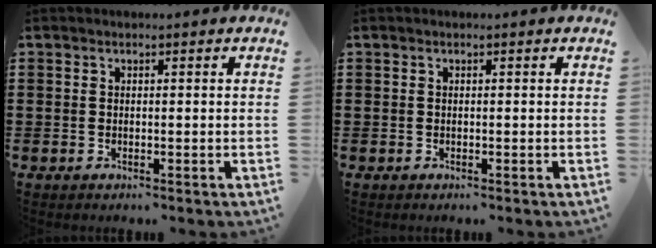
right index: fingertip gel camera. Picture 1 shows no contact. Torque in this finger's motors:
{"motor_torque": [-0.03, 0.02, 0.00, 0.00]}